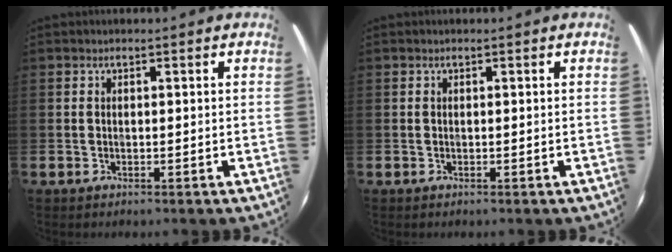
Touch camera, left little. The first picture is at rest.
{"total": 0.0}